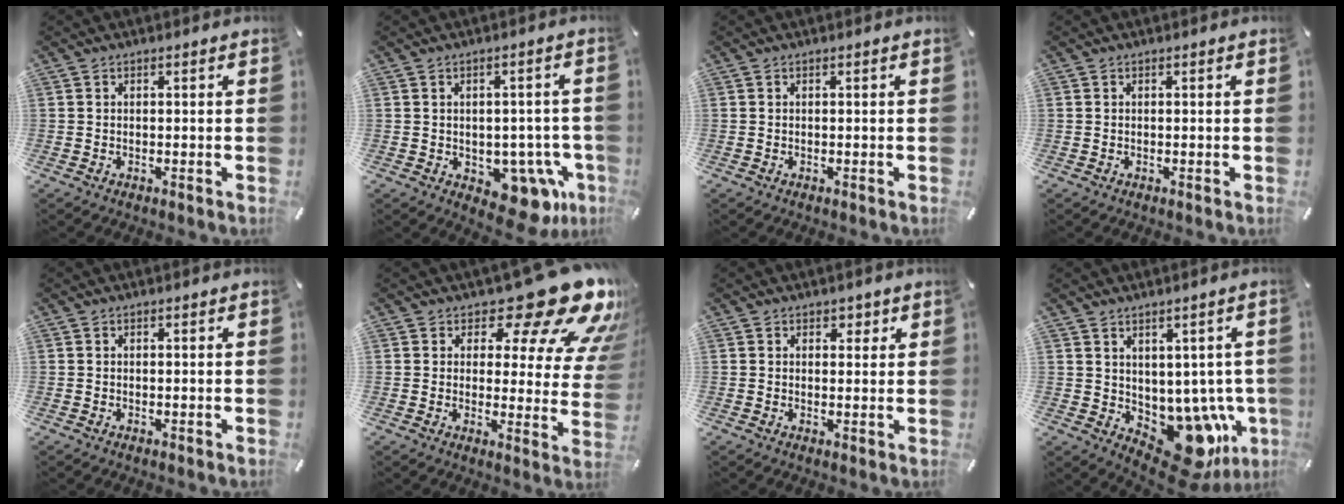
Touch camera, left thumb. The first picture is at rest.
{"total": 9.2, "force": [-3.5, 6.0, 6.1], "torque": [-0.041, -0.002, -0.056]}
{"total": 0.0}
{"total": 0.0}
{"total": 0.0}
{"total": 19.1, "force": [12.7, 7.1, 12.4], "torque": [-0.158, -0.093, 0.205]}
{"total": 2.5, "force": [1.3, 2.0, 0.6], "torque": [0.008, -0.005, 0.016]}
{"total": 11.7, "force": [-3.6, 8.4, 7.3], "torque": [-0.057, -0.016, -0.040]}